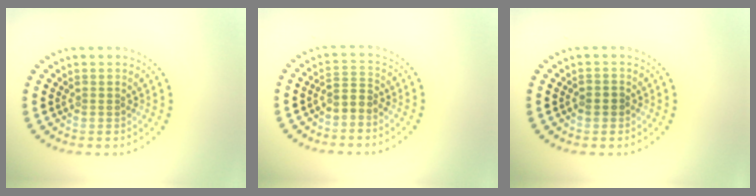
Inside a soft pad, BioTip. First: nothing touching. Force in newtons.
{"total": 2.0, "press": 1.4, "slide": 1.4}
{"total": 1.2, "press": 1.1, "slide": 0.5}